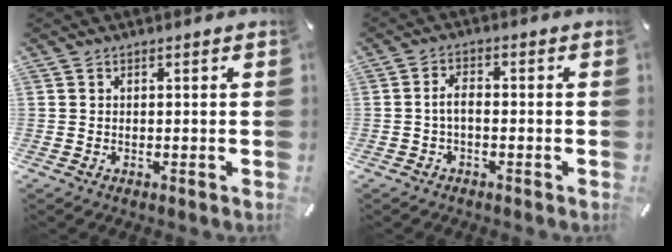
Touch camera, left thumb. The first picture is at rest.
{"total": 3.3, "force": [-1.0, 1.6, 2.8], "torque": [-0.064, 0.004, -0.024]}